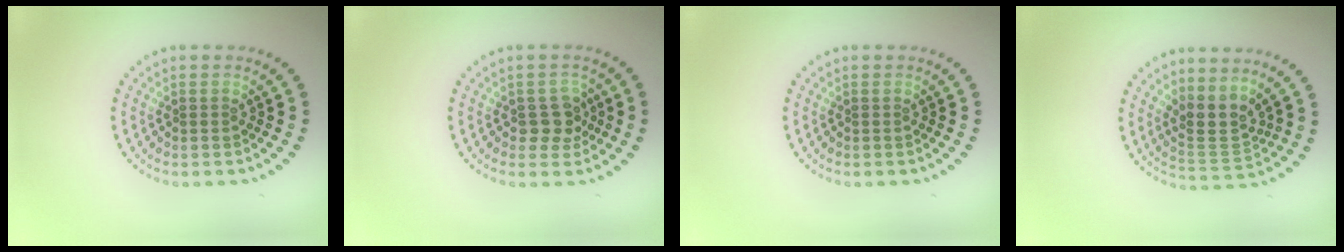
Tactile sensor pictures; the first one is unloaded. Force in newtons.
{"total": 2.4, "press": 2.1, "slide": 1.0}
{"total": 0.0}
{"total": 2.9, "press": 2.3, "slide": 1.9}